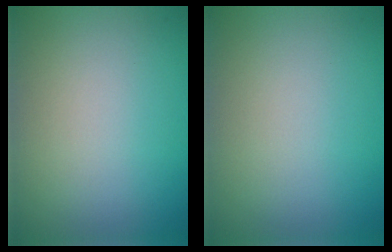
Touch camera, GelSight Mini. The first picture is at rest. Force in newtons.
{"total": 0.0}